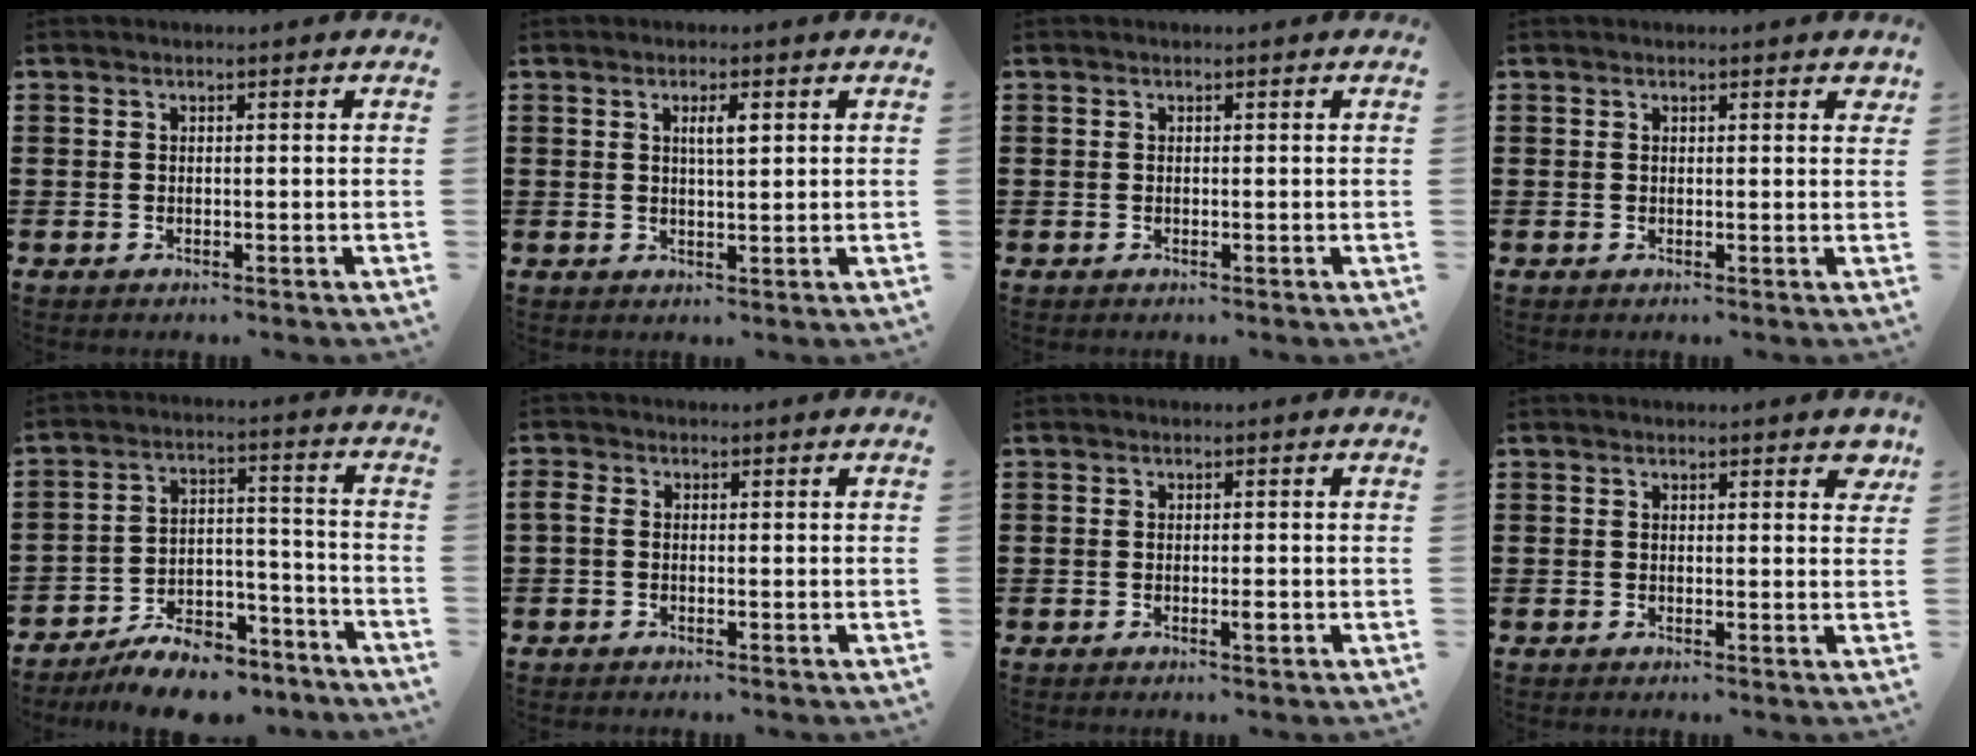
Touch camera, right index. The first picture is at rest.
{"total": 2.7, "force": [0.9, 0.6, 2.5], "torque": [-0.042, 0.001, 0.010]}
{"total": 0.0}
{"total": 0.7, "force": [0.5, 0.5, 0.3], "torque": [0.001, 0.001, 0.007]}
{"total": 8.8, "force": [-7.9, 2.7, 3.0], "torque": [-0.048, 0.031, -0.146]}
{"total": 1.1, "force": [-0.4, 0.7, 0.7], "torque": [-0.017, 0.000, -0.008]}
{"total": 1.3, "force": [-0.5, 0.3, 1.2], "torque": [-0.023, -0.002, -0.008]}
{"total": 1.5, "force": [1.1, 0.8, 0.8], "torque": [-0.001, -0.001, 0.016]}